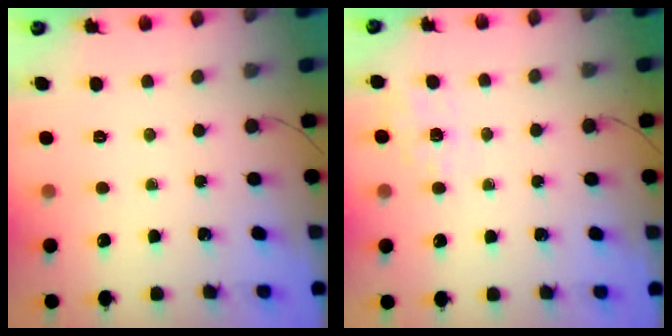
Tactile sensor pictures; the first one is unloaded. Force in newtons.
{"total": 1.4, "press": 0.4, "slide": 1.4}